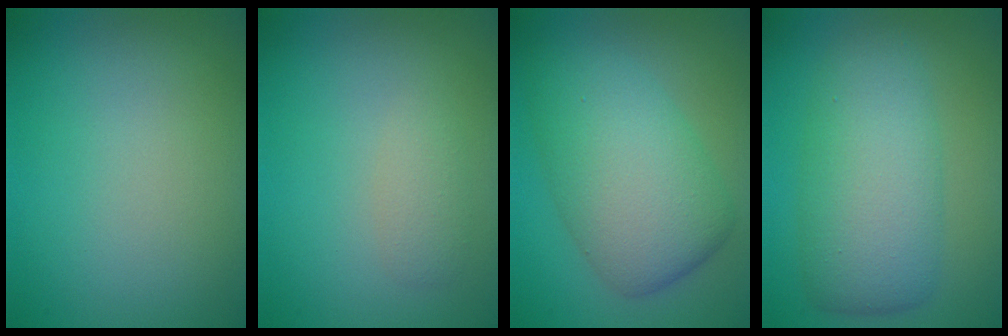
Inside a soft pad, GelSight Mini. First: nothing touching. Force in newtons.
{"total": 1.3, "press": 1.3, "slide": 0.1}
{"total": 7.8, "press": 7.8, "slide": 0.0}
{"total": 7.0, "press": 7.0, "slide": 0.1}